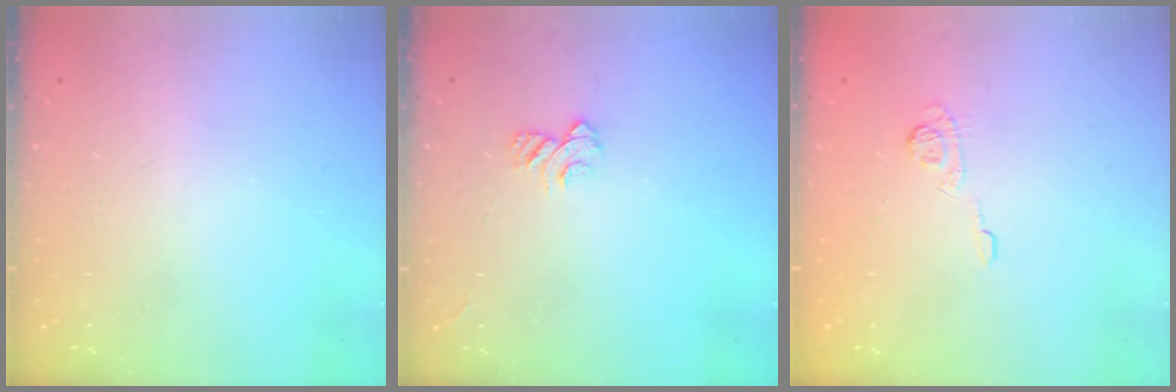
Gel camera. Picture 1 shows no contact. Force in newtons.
{"total": 5.3, "press": 5.3, "slide": 0.5}
{"total": 4.5, "press": 4.2, "slide": 1.6}